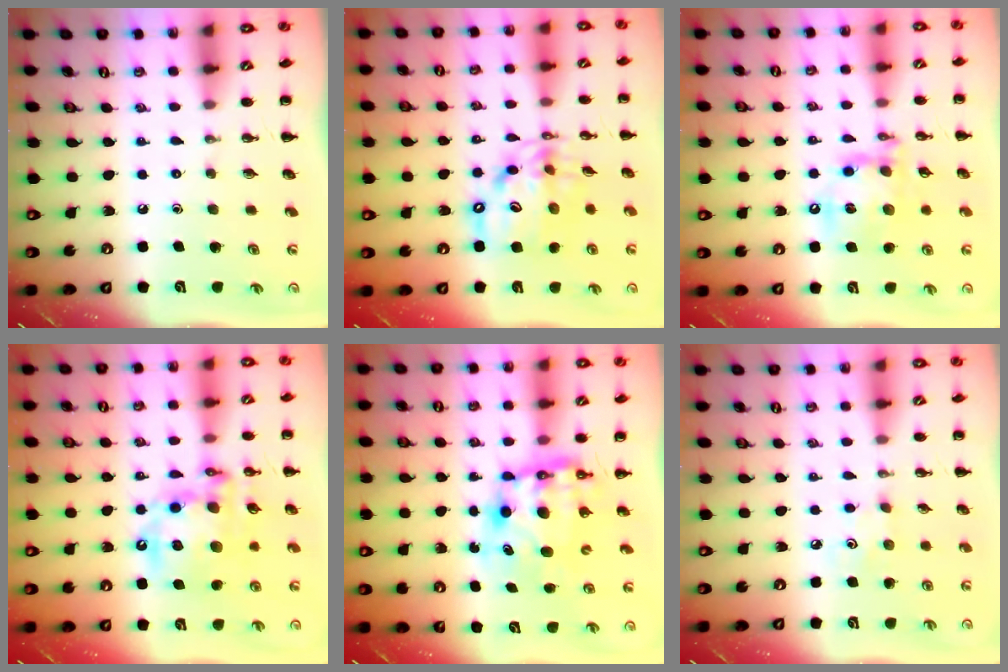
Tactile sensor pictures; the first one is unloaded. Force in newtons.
{"total": 12.8, "press": 12.3, "slide": 3.5}
{"total": 14.7, "press": 14.5, "slide": 2.3}
{"total": 17.5, "press": 17.1, "slide": 3.7}
{"total": 8.9, "press": 8.6, "slide": 2.2}
{"total": 2.9, "press": 2.8, "slide": 0.8}